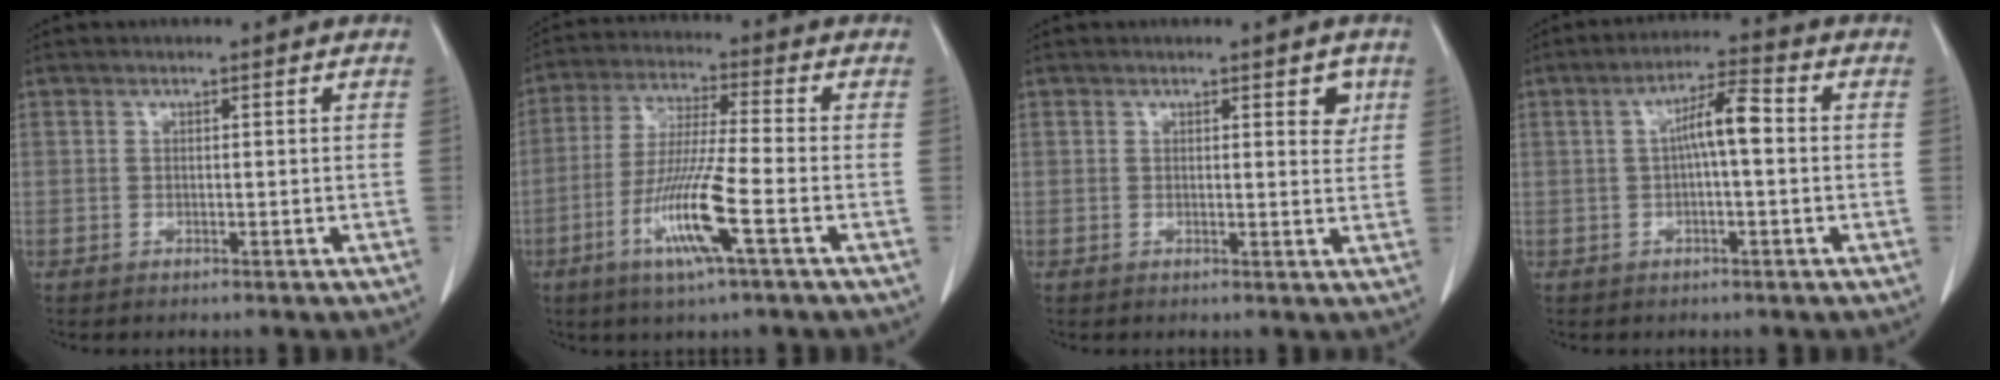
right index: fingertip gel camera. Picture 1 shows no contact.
{"total": 11.3, "force": [-4.5, -0.4, 10.4], "torque": [-0.208, -0.019, -0.089]}
{"total": 2.7, "force": [1.4, 0.9, 2.2], "torque": [-0.022, -0.006, 0.015]}
{"total": 5.8, "force": [0.3, 0.9, 5.7], "torque": [-0.100, 0.018, 0.003]}